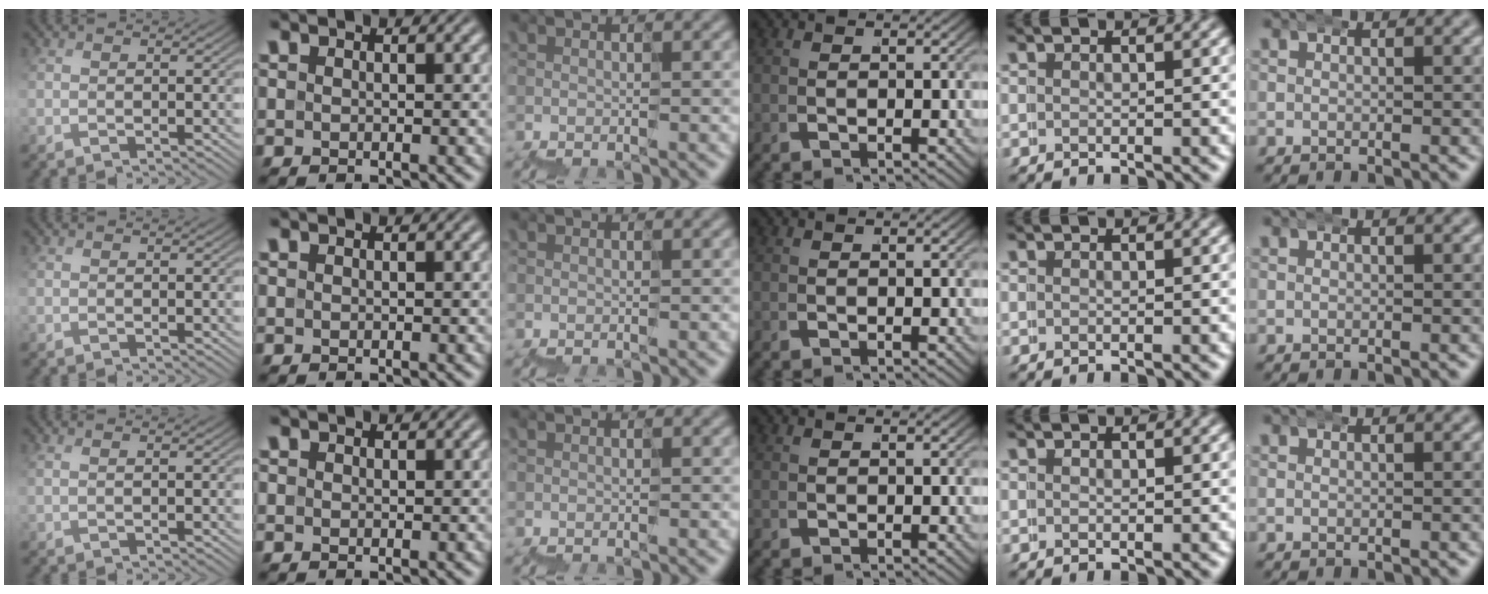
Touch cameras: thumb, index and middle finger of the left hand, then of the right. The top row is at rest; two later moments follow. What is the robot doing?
{"motion": "wrap", "object": "belt"}